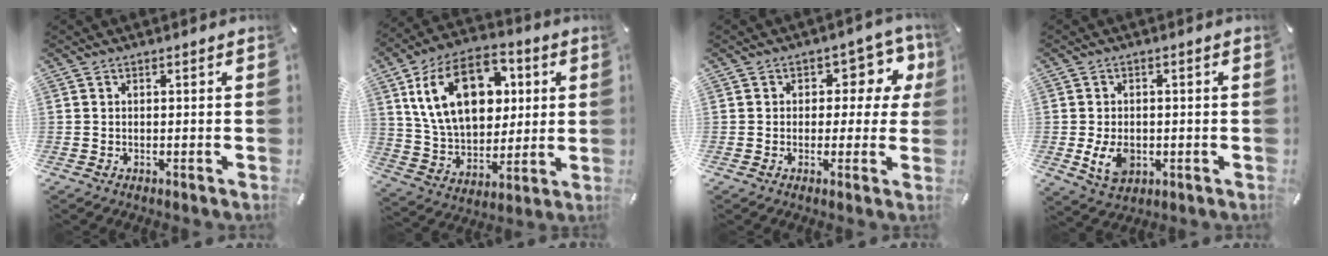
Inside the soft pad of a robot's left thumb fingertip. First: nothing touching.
{"total": 20.6, "force": [6.4, 14.1, 13.7], "torque": [-0.253, -0.008, 0.112]}
{"total": 8.2, "force": [2.6, 5.9, 5.1], "torque": [-0.054, -0.014, 0.039]}
{"total": 6.6, "force": [-1.1, 4.8, 4.4], "torque": [-0.085, -0.006, -0.021]}